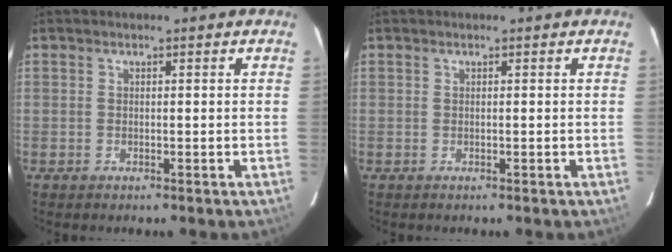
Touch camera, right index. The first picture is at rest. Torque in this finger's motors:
{"motor_torque": [0.00, 0.00, 0.08, 0.01]}